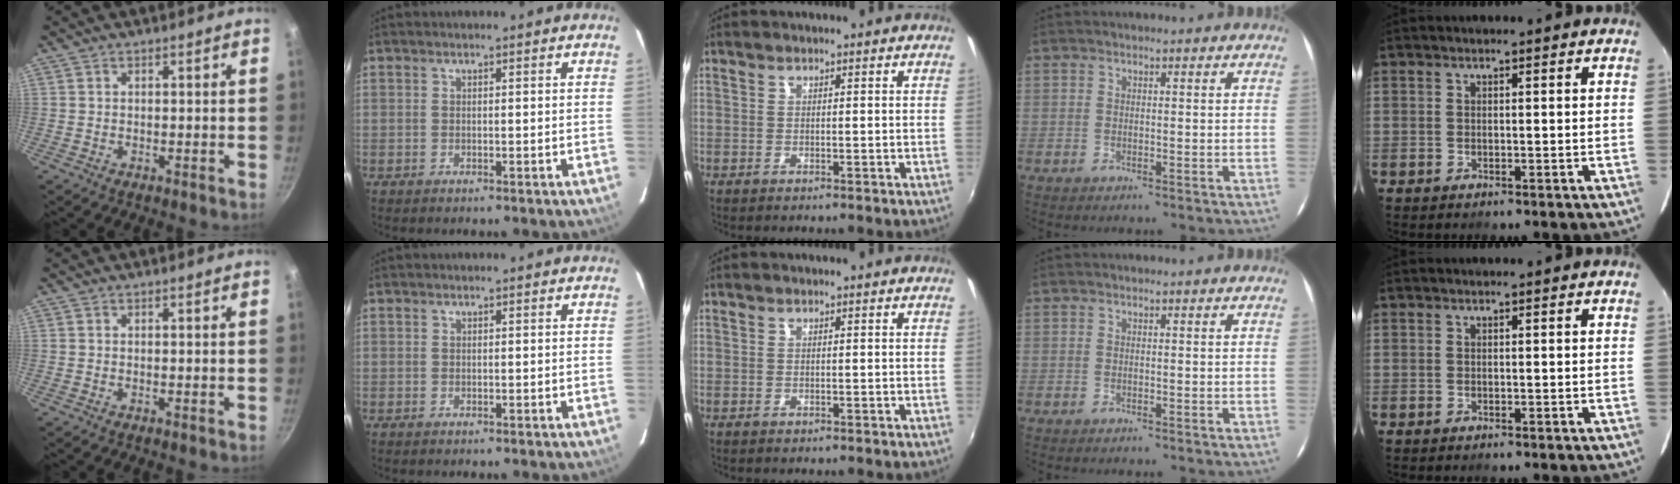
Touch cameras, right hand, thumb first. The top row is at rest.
{}